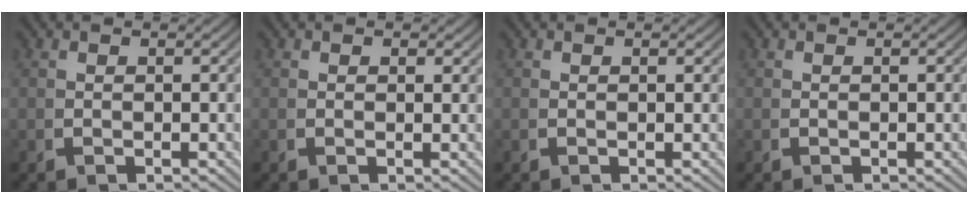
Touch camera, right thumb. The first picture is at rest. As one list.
[{"total": 1.0, "force": [0.7, 0.6, 0.3], "torque": [0.000, 0.000, 0.008]}, {"total": 0.0}, {"total": 0.0}]